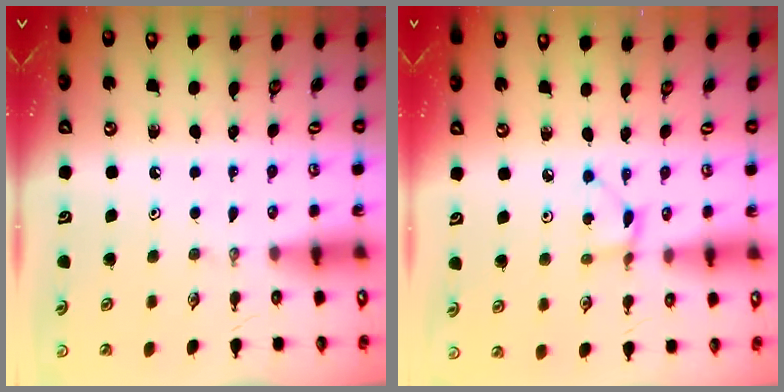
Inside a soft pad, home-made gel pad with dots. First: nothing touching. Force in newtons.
{"total": 2.9, "press": 2.9, "slide": 0.2}